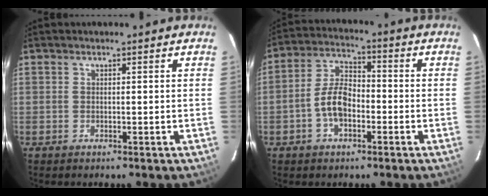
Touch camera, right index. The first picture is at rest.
{"total": 8.0, "force": [-2.7, 4.5, 6.0], "torque": [-0.124, 0.018, -0.047]}